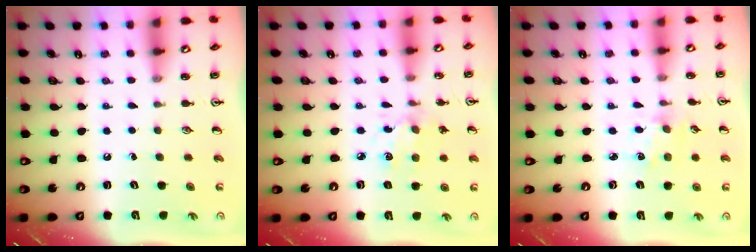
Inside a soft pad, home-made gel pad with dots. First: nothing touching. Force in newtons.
{"total": 2.6, "press": 2.4, "slide": 0.9}
{"total": 1.4, "press": 1.3, "slide": 0.2}